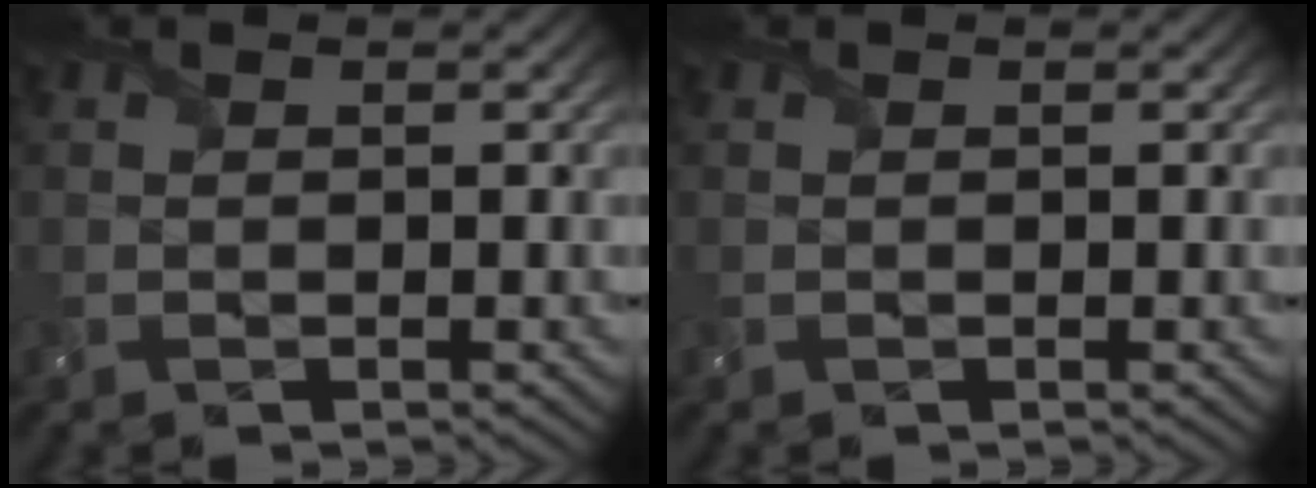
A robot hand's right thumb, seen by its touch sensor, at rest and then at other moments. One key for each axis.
{"total": 0.0}